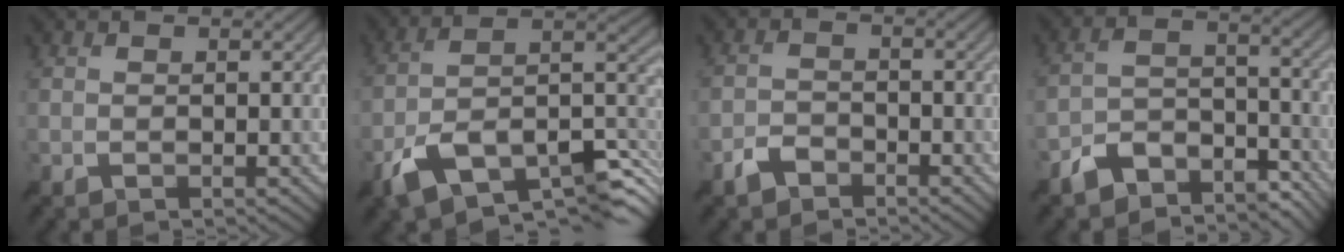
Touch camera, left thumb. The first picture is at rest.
{"total": 13.8, "force": [-7.5, 5.9, 10.0], "torque": [-0.196, -0.020, -0.122]}
{"total": 2.5, "force": [-1.9, 1.4, 0.7], "torque": [-0.015, -0.001, -0.046]}
{"total": 8.1, "force": [-6.3, 4.1, 3.2], "torque": [-0.054, -0.012, -0.121]}